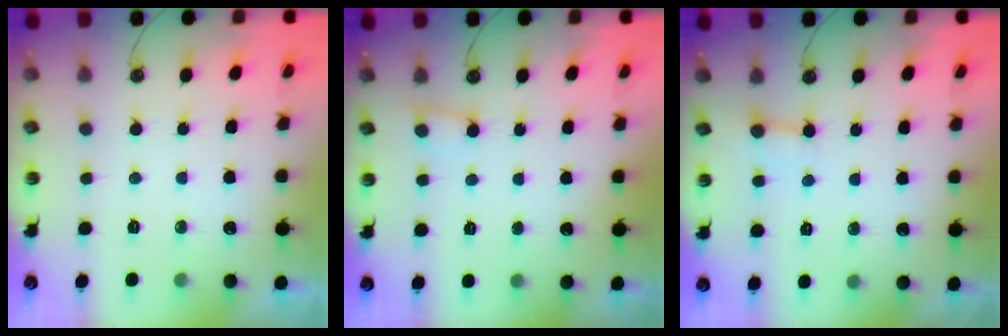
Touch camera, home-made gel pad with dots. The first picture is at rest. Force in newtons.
{"total": 3.9, "press": 3.9, "slide": 0.4}
{"total": 3.0, "press": 3.0, "slide": 0.3}